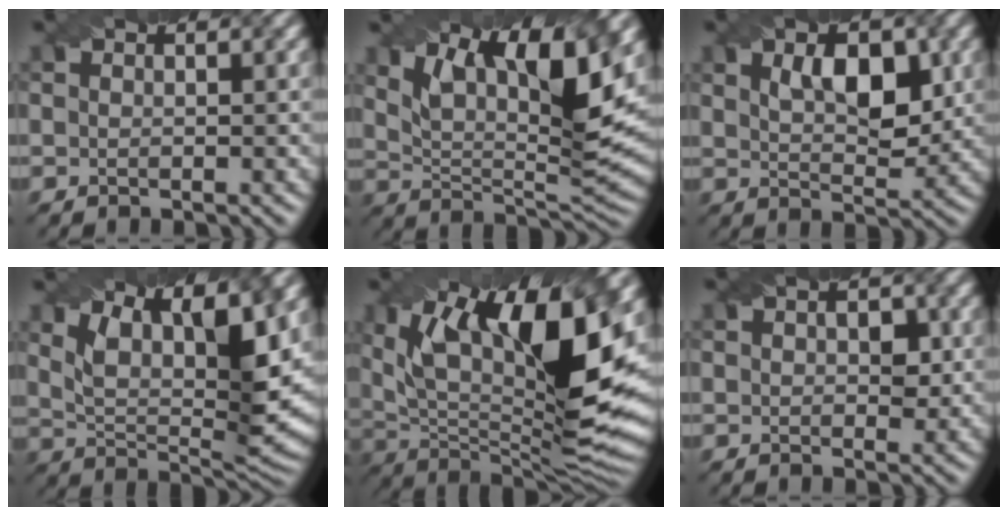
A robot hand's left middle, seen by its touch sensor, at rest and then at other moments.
{"total": 11.9, "force": [6.0, 3.5, 9.6], "torque": [-0.159, -0.003, 0.103]}
{"total": 5.2, "force": [1.7, 2.5, 4.2], "torque": [-0.070, -0.001, 0.029]}
{"total": 10.2, "force": [4.8, 3.3, 8.4], "torque": [-0.153, -0.007, 0.087]}
{"total": 16.6, "force": [5.7, 5.8, 14.5], "torque": [-0.240, 0.000, 0.097]}
{"total": 2.3, "force": [0.3, 1.3, 1.8], "torque": [-0.022, -0.001, 0.005]}